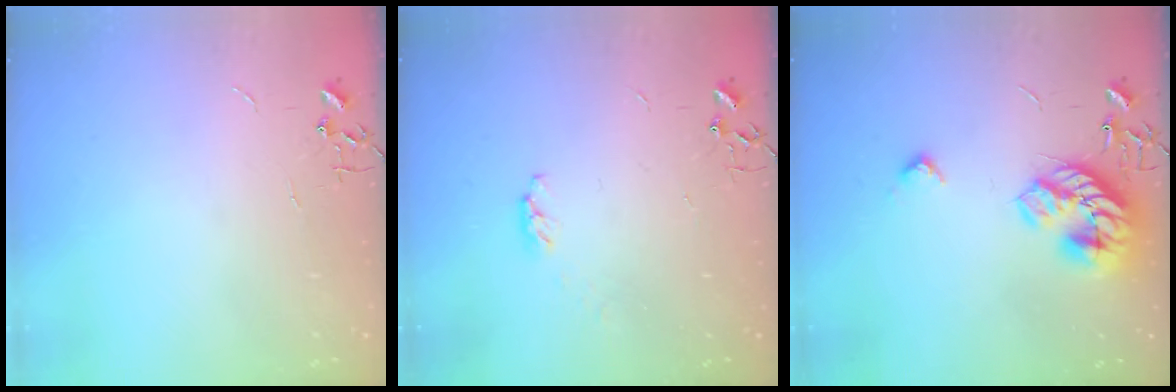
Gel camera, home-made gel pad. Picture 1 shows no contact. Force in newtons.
{"total": 3.5, "press": 3.4, "slide": 0.3}
{"total": 17.4, "press": 17.4, "slide": 0.6}